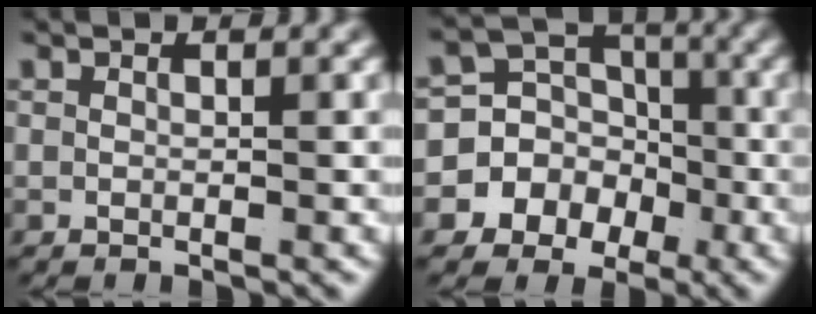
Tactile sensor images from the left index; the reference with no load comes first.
{"total": 12.9, "force": [-2.8, 11.5, 5.0], "torque": [-0.121, -0.047, -0.046]}